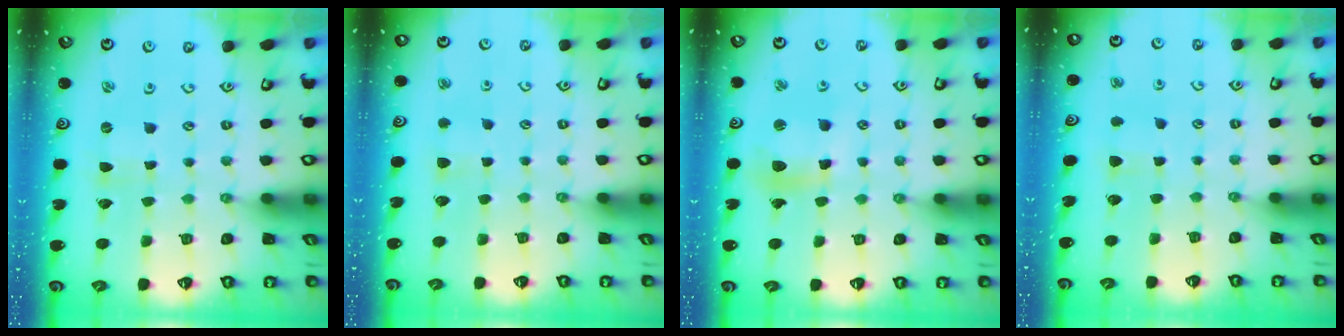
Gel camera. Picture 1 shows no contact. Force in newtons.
{"total": 2.8, "press": 2.7, "slide": 0.5}
{"total": 10.4, "press": 10.3, "slide": 1.5}
{"total": 3.9, "press": 3.9, "slide": 0.6}